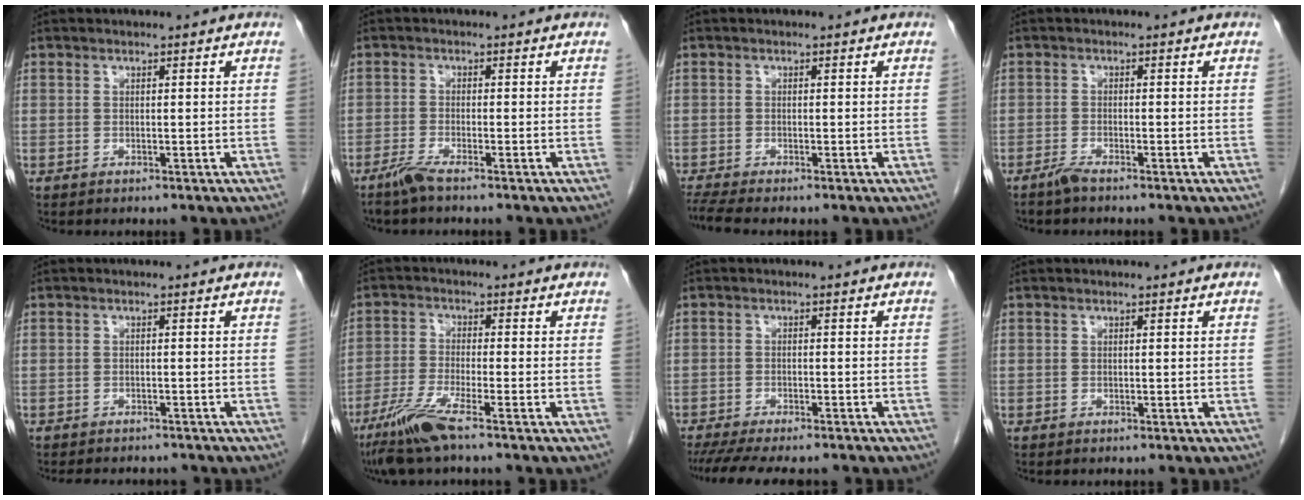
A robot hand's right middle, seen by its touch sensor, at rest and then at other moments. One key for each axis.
{"total": 2.5, "fx": -2.0, "fy": -0.2, "fz": 1.4, "tx": -0.040, "ty": -0.006, "tz": -0.045}
{"total": 2.4, "fx": -2.1, "fy": -0.5, "fz": 1.1, "tx": -0.030, "ty": -0.011, "tz": -0.045}
{"total": 1.7, "fx": -1.4, "fy": 0.0, "fz": 0.8, "tx": -0.025, "ty": -0.003, "tz": -0.029}
{"total": 6.1, "fx": -5.5, "fy": 1.9, "fz": 1.8, "tx": -0.023, "ty": -0.003, "tz": -0.070}
{"total": 7.0, "fx": -4.7, "fy": -0.1, "fz": 5.2, "tx": -0.112, "ty": -0.023, "tz": -0.097}
{"total": 12.3, "fx": -10.6, "fy": 2.5, "fz": 5.7, "tx": -0.096, "ty": -0.016, "tz": -0.148}
{"total": 0.0}